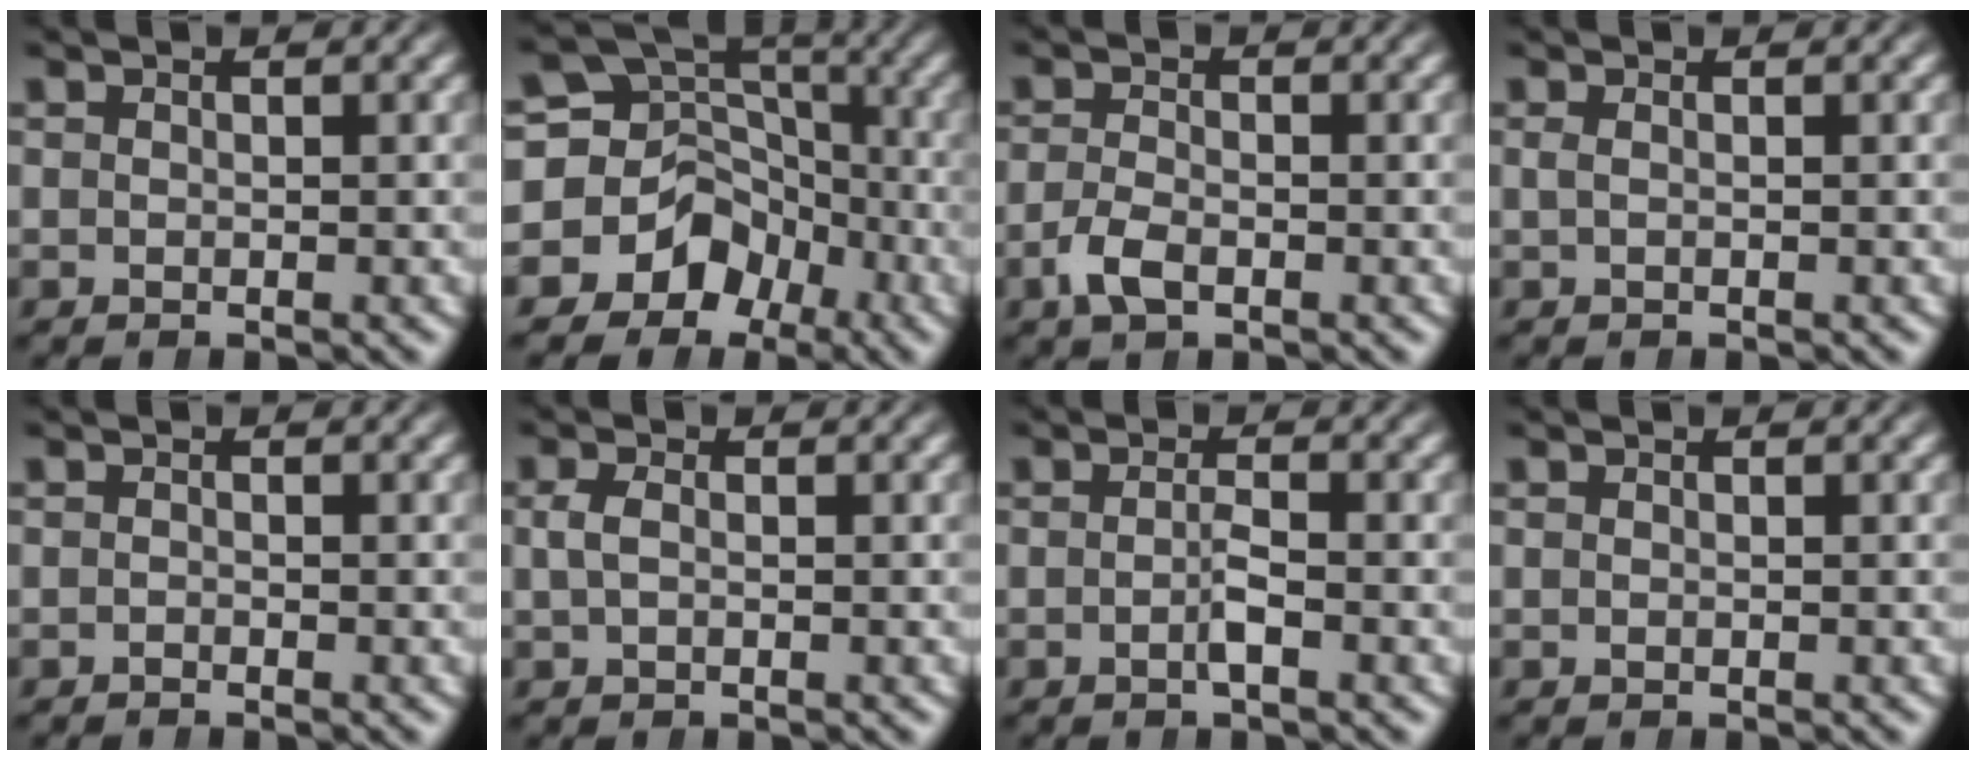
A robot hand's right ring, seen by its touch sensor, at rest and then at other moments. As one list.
[{"total": 13.6, "force": [-1.5, 12.2, 5.8], "torque": [-0.128, -0.041, -0.024]}, {"total": 2.1, "force": [-1.3, 0.8, 1.4], "torque": [-0.037, -0.012, -0.020]}, {"total": 0.7, "force": [-0.1, -0.4, 0.5], "torque": [-0.016, -0.010, 0.003]}, {"total": 0.7, "force": [-0.7, -0.1, 0.0], "torque": [0.001, 0.000, -0.013]}, {"total": 0.9, "force": [-0.1, 0.1, 0.9], "torque": [-0.031, -0.008, 0.005]}, {"total": 1.5, "force": [-0.8, 0.2, 1.2], "torque": [-0.029, -0.004, -0.017]}, {"total": 0.0}]